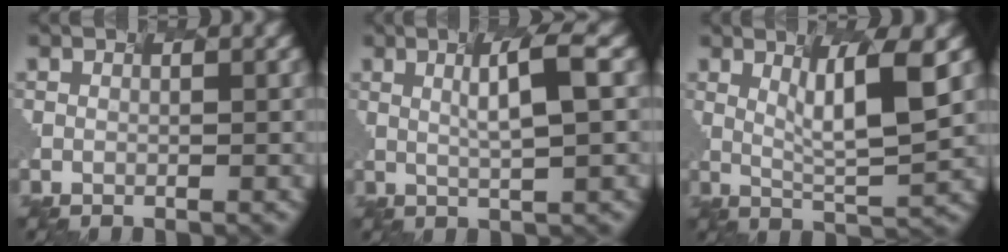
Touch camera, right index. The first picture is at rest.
{"total": 2.8, "force": [0.4, -0.7, 2.7], "torque": [-0.074, -0.002, 0.035]}
{"total": 3.7, "force": [1.1, -0.6, 3.4], "torque": [-0.096, -0.019, 0.051]}